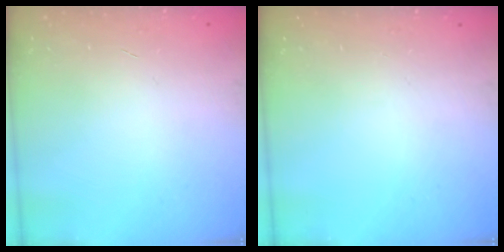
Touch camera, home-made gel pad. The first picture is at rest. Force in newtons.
{"total": 0.0}